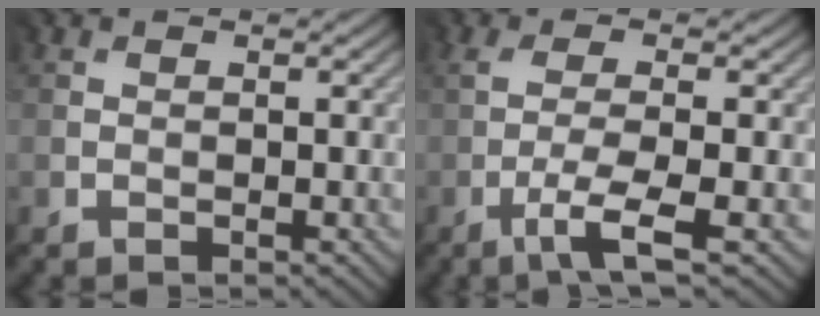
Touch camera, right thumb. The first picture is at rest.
{"total": 4.7, "force": [-2.0, 0.6, 4.2], "torque": [-0.094, 0.005, -0.044]}